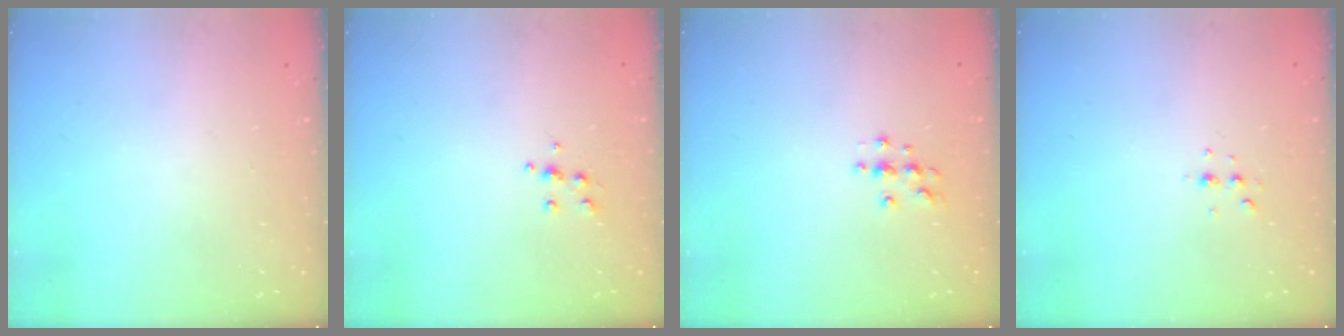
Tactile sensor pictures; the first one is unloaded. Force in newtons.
{"total": 5.5, "press": 5.4, "slide": 0.9}
{"total": 4.5, "press": 4.4, "slide": 0.5}
{"total": 4.0, "press": 3.6, "slide": 1.8}